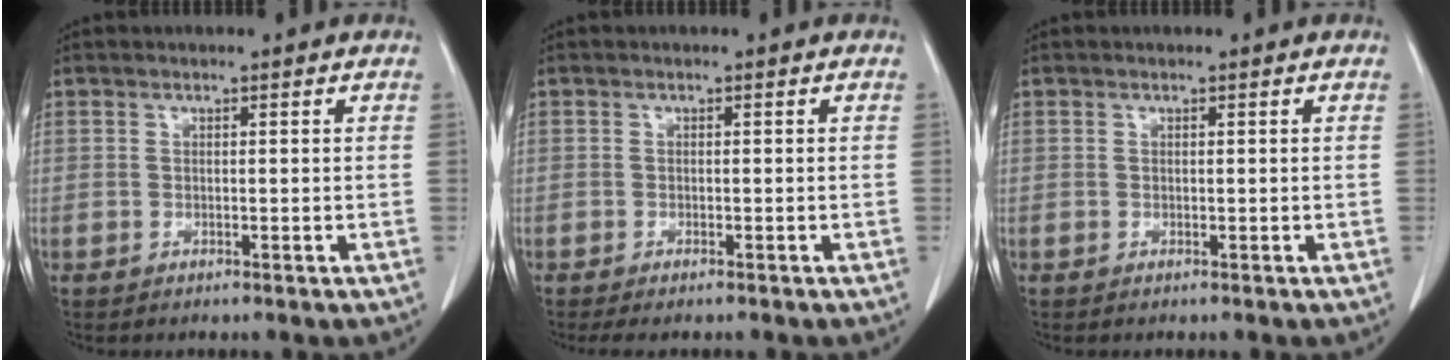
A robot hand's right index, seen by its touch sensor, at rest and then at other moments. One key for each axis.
{"total": 2.7, "fx": -2.3, "fy": 0.6, "fz": 1.4, "tx": -0.018, "ty": -0.007, "tz": -0.030}
{"total": 0.0}